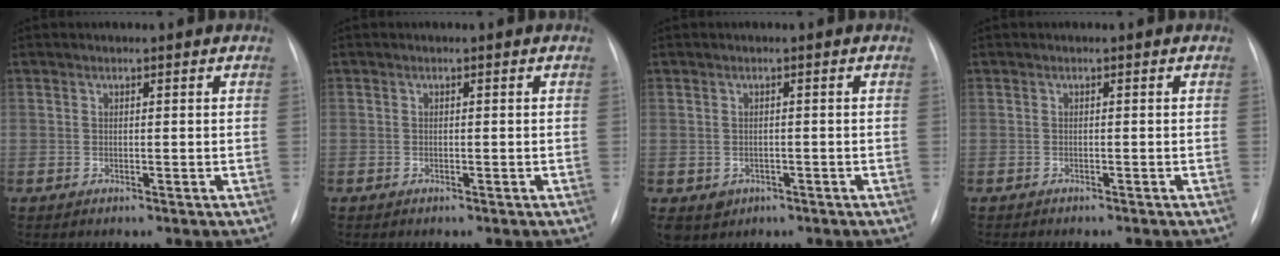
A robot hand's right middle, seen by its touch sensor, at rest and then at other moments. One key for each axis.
{"total": 0.0}
{"total": 3.4, "fx": -1.4, "fy": 3.0, "fz": 0.9, "tx": -0.014, "ty": 0.000, "tz": -0.012}
{"total": 3.4, "fx": -3.0, "fy": 0.5, "fz": 1.6, "tx": -0.024, "ty": -0.009, "tz": -0.030}